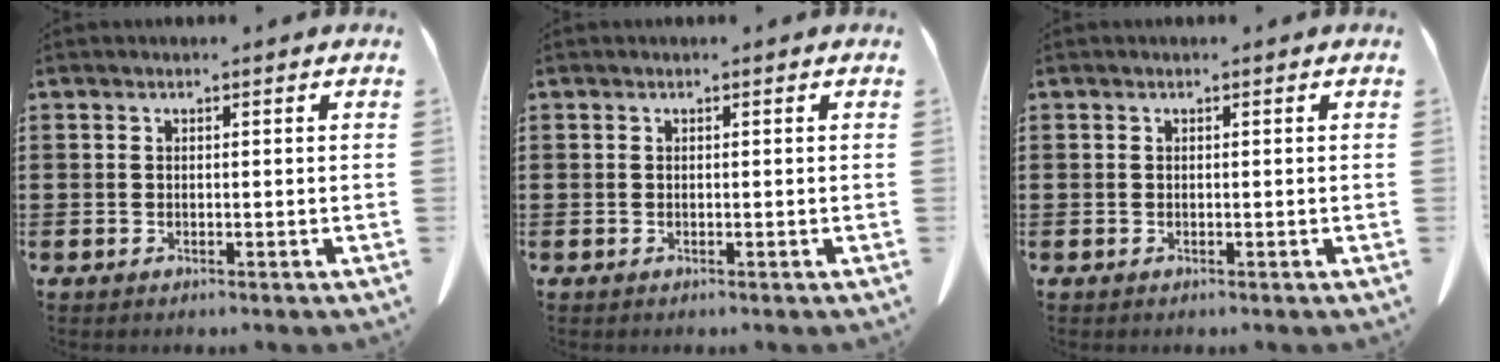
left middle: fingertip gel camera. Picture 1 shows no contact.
{"total": 0.0}
{"total": 0.0}